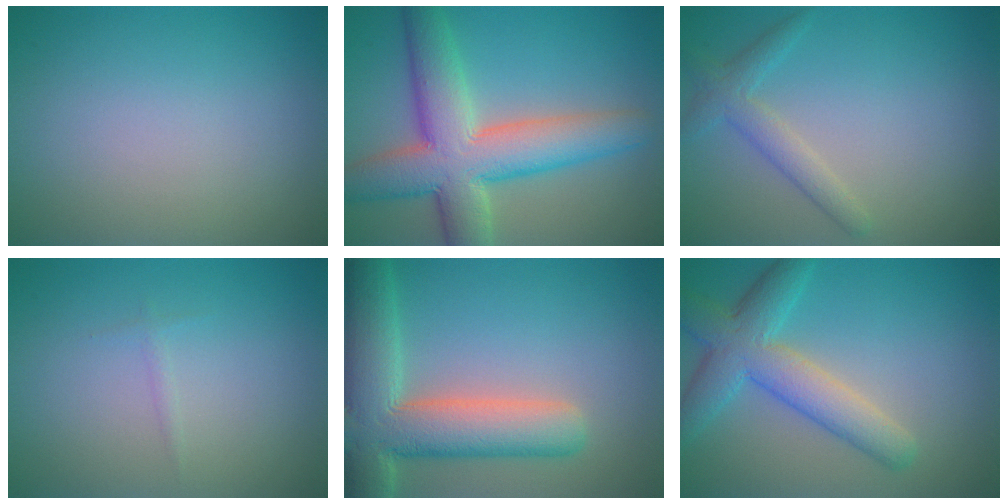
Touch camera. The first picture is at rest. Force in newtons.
{"total": 9.8, "press": 9.8, "slide": 0.5}
{"total": 2.4, "press": 2.4, "slide": 0.2}
{"total": 0.5, "press": 0.5, "slide": 0.1}
{"total": 9.7, "press": 9.6, "slide": 1.2}
{"total": 5.9, "press": 5.9, "slide": 0.3}